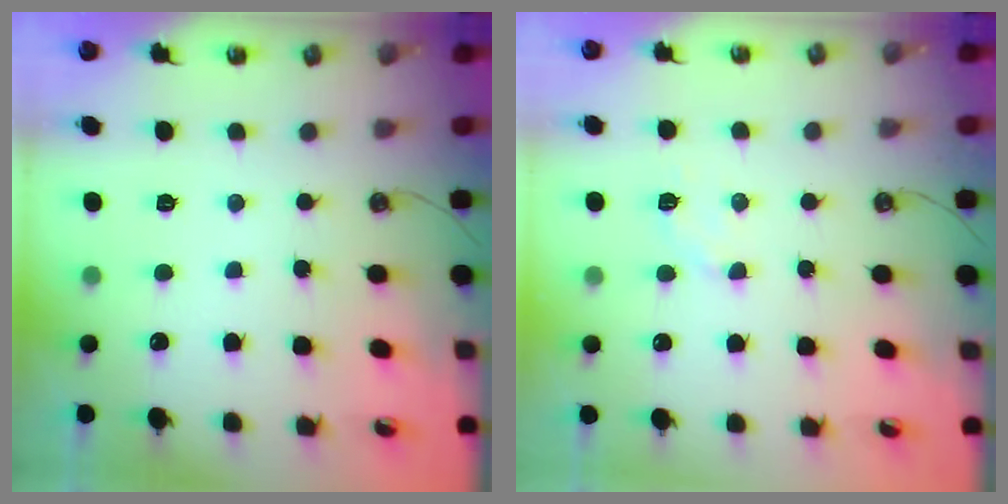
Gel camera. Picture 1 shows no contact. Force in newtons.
{"total": 3.0, "press": 2.9, "slide": 0.5}